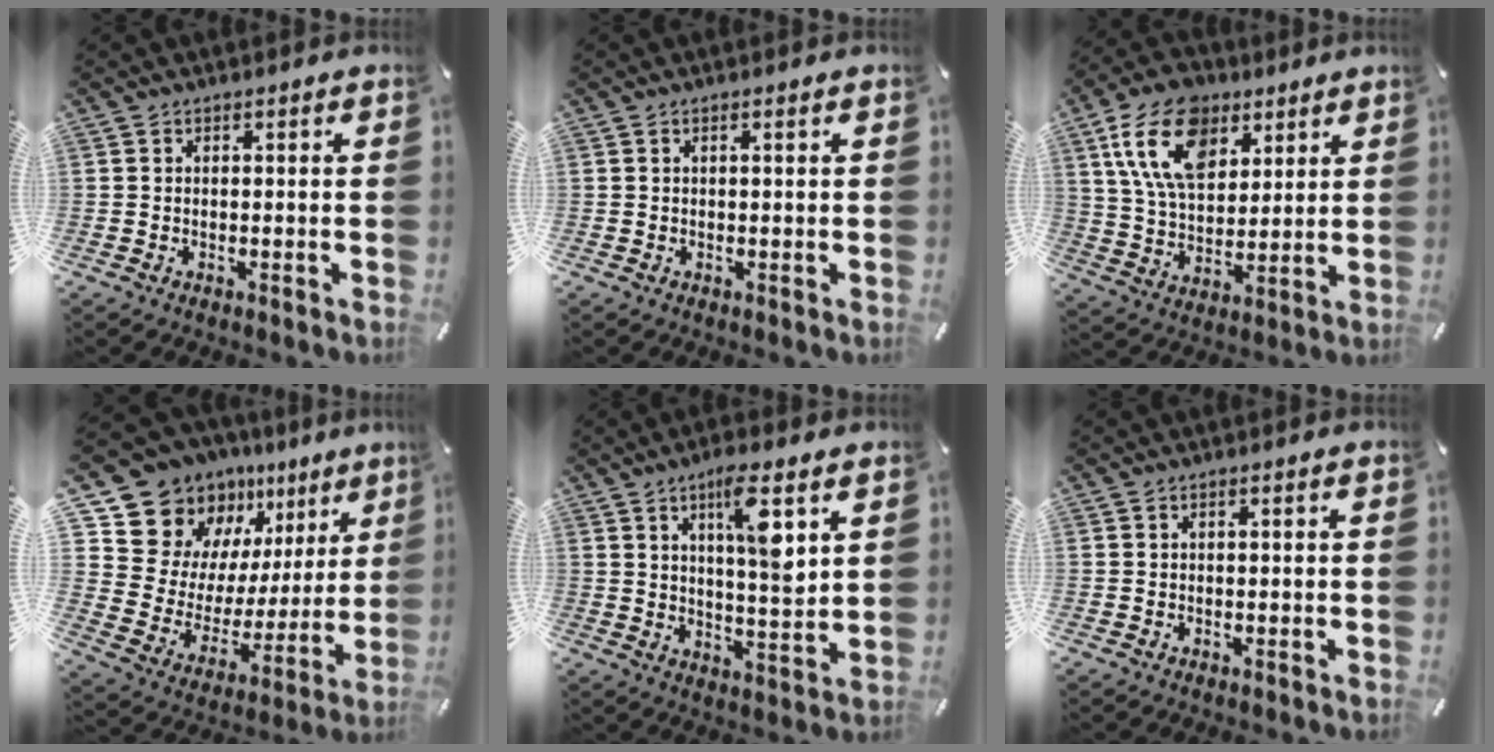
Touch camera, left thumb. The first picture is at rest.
{"total": 0.8, "force": [0.3, 0.1, 0.8], "torque": [-0.015, 0.001, 0.004]}
{"total": 15.5, "force": [7.6, 9.7, 9.3], "torque": [-0.182, -0.012, 0.141]}
{"total": 16.3, "force": [11.8, 10.6, 3.7], "torque": [-0.065, -0.105, 0.219]}
{"total": 10.5, "force": [5.3, 2.5, 8.7], "torque": [-0.139, -0.026, 0.083]}
{"total": 0.6, "force": [0.1, 0.0, 0.6], "torque": [-0.009, 0.000, 0.002]}